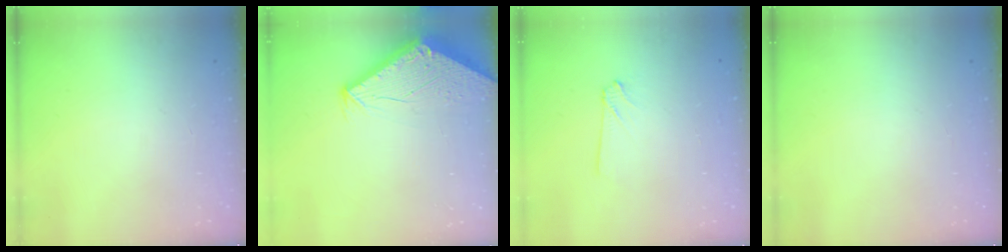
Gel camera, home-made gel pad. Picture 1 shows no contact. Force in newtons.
{"total": 2.9, "press": 2.9, "slide": 0.1}
{"total": 3.1, "press": 3.1, "slide": 0.4}
{"total": 0.0}